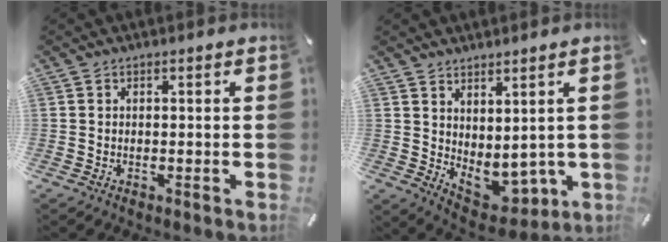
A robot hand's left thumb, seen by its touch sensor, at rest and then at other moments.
{"total": 5.3, "force": [2.3, 4.1, 2.5], "torque": [-0.025, -0.044, 0.056]}